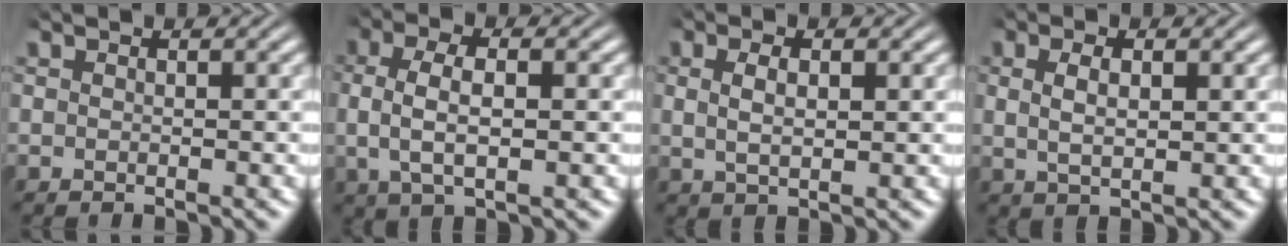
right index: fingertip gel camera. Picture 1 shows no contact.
{"total": 5.0, "force": [0.7, 2.5, 4.2], "torque": [-0.089, 0.000, 0.014]}
{"total": 2.7, "force": [0.6, 1.2, 2.3], "torque": [-0.042, -0.003, 0.018]}
{"total": 2.9, "force": [0.7, 1.4, 2.5], "torque": [-0.045, -0.002, 0.019]}